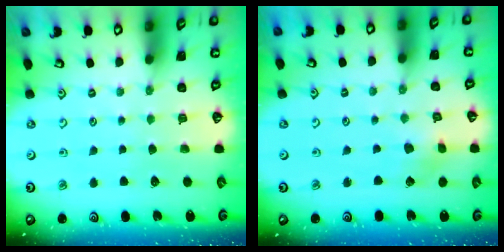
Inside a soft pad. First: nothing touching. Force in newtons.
{"total": 3.1, "press": 3.1, "slide": 0.3}